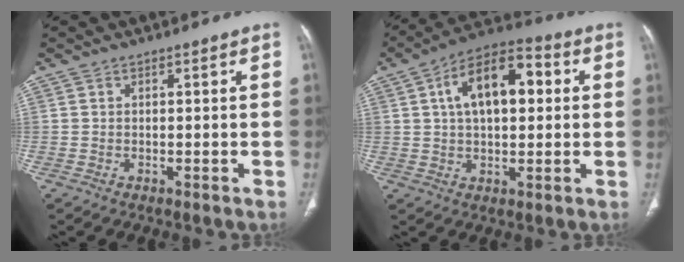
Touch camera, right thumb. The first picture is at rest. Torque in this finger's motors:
{"motor_torque": [-0.88, 1.40, 0.10, 0.32, 0.28]}